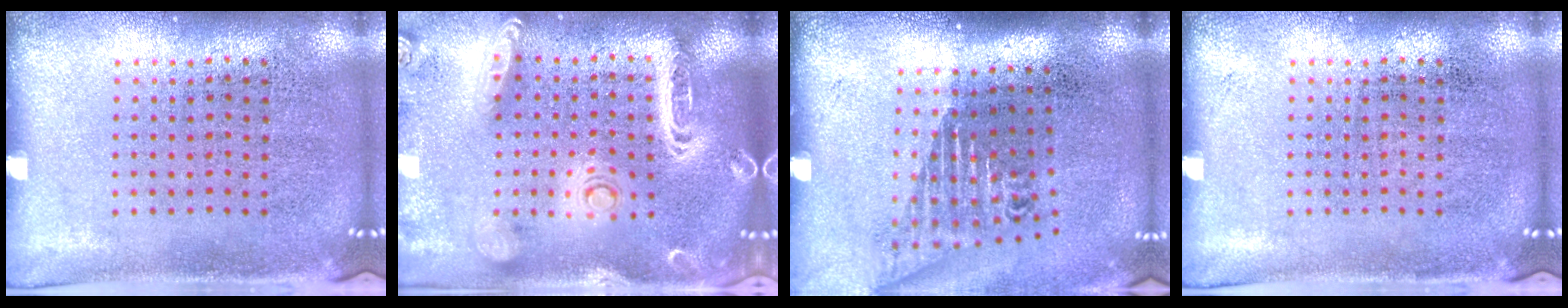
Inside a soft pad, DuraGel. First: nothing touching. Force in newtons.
{"total": 2.8, "press": 2.5, "slide": 1.4}
{"total": 1.7, "press": 1.3, "slide": 1.2}
{"total": 0.0}